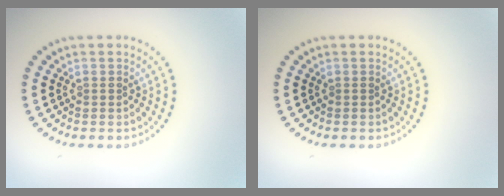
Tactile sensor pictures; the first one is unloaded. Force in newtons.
{"total": 0.0}